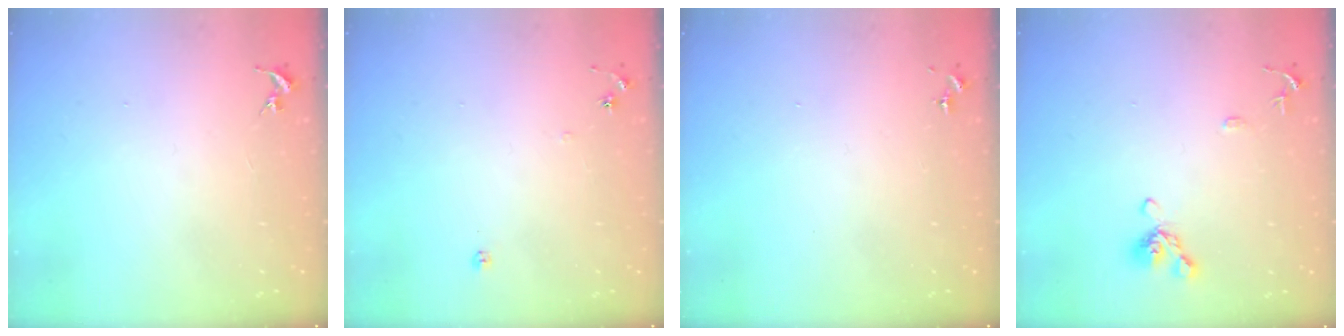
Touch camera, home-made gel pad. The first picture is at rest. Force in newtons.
{"total": 6.1, "press": 6.1, "slide": 0.5}
{"total": 0.0}
{"total": 10.4, "press": 10.3, "slide": 1.6}